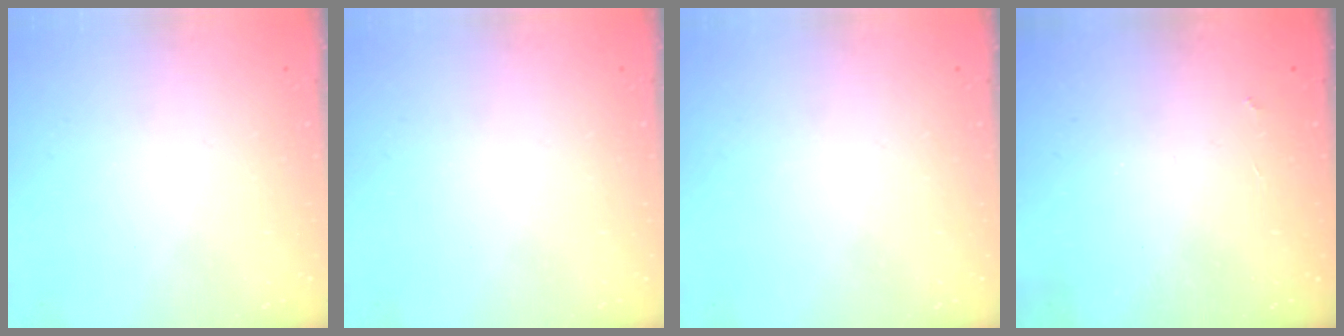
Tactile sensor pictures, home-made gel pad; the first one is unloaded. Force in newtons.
{"total": 0.0}
{"total": 0.0}
{"total": 2.5, "press": 2.4, "slide": 0.4}